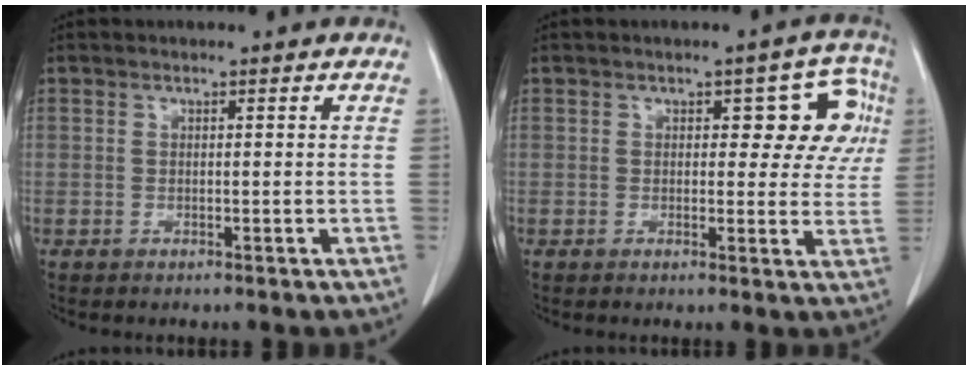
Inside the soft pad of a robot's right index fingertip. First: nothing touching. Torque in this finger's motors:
{"motor_torque": [0.30, 0.27, 0.10, 0.04]}